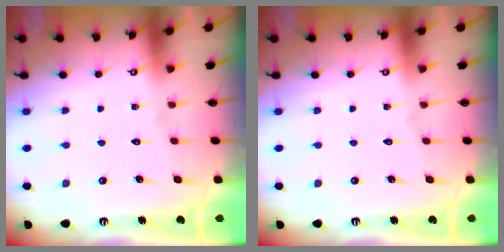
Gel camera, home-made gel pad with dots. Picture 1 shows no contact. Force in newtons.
{"total": 0.0}